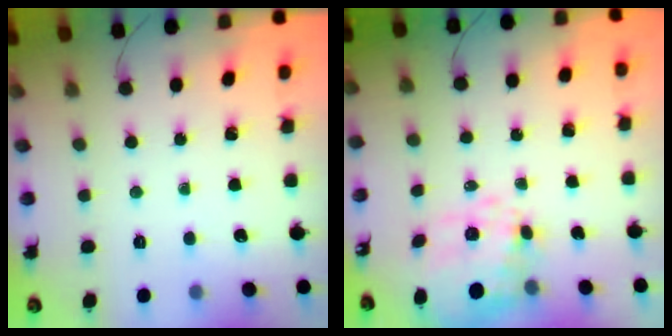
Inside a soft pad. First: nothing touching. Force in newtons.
{"total": 12.1, "press": 11.7, "slide": 3.1}